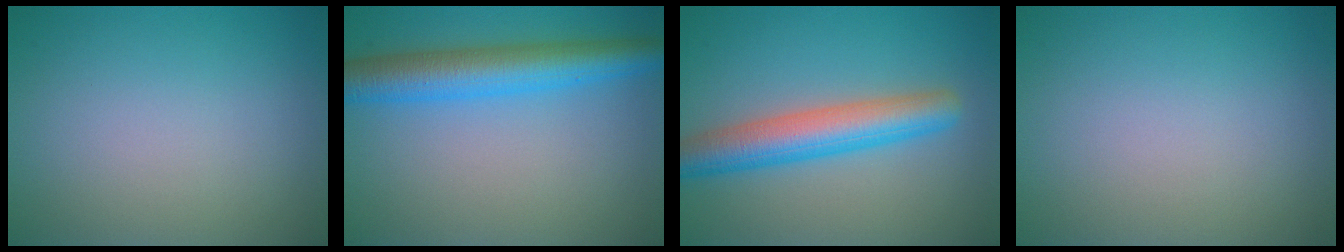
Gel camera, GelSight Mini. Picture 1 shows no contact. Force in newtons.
{"total": 6.2, "press": 6.2, "slide": 0.2}
{"total": 5.8, "press": 5.8, "slide": 0.2}
{"total": 0.0}